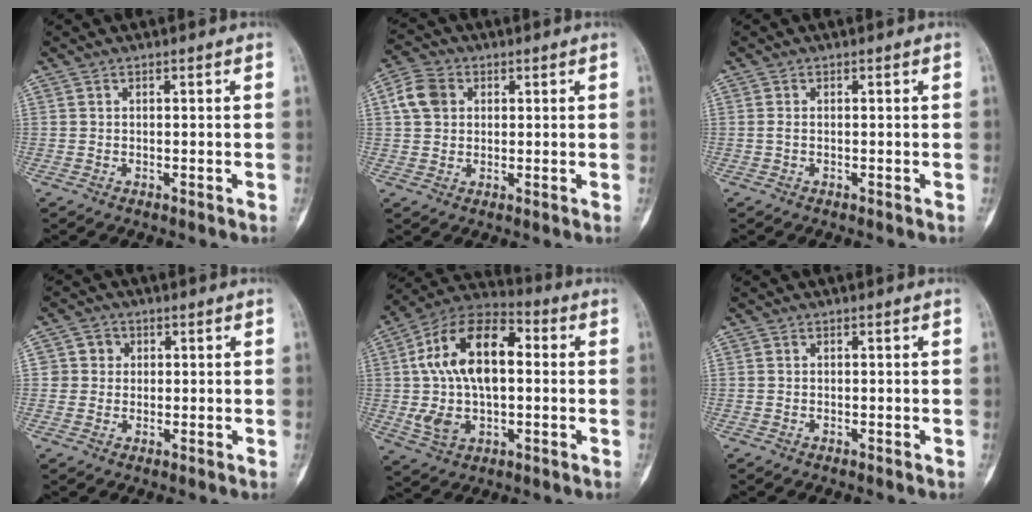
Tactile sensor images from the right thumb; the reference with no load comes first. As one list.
[{"total": 6.4, "force": [1.5, 5.1, 3.4], "torque": [-0.054, 0.008, 0.024]}, {"total": 0.6, "force": [-0.1, 0.3, 0.5], "torque": [-0.010, -0.001, -0.003]}, {"total": 3.6, "force": [0.6, 3.5, 0.5], "torque": [0.024, 0.005, 0.006]}, {"total": 19.9, "force": [1.7, 11.7, 16.0], "torque": [-0.269, 0.031, 0.028]}, {"total": 0.0}]